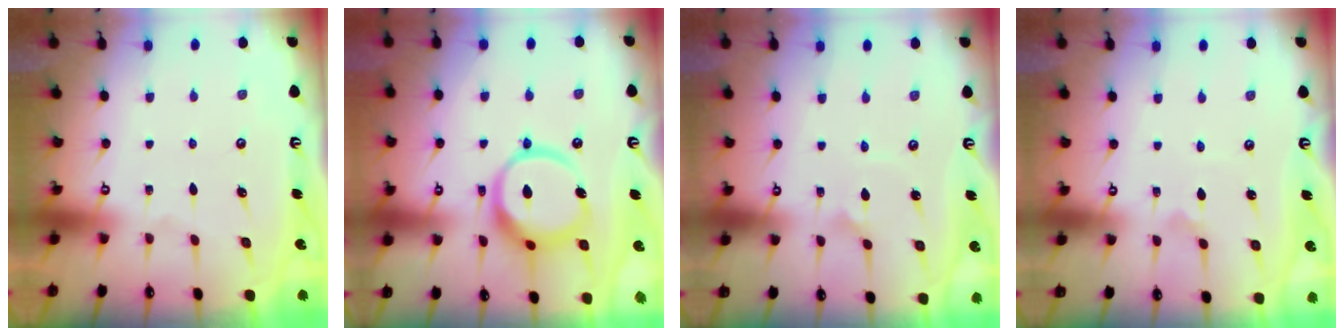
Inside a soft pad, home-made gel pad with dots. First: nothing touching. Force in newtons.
{"total": 14.0, "press": 13.9, "slide": 1.8}
{"total": 2.4, "press": 2.4, "slide": 0.2}
{"total": 1.2, "press": 1.1, "slide": 0.2}